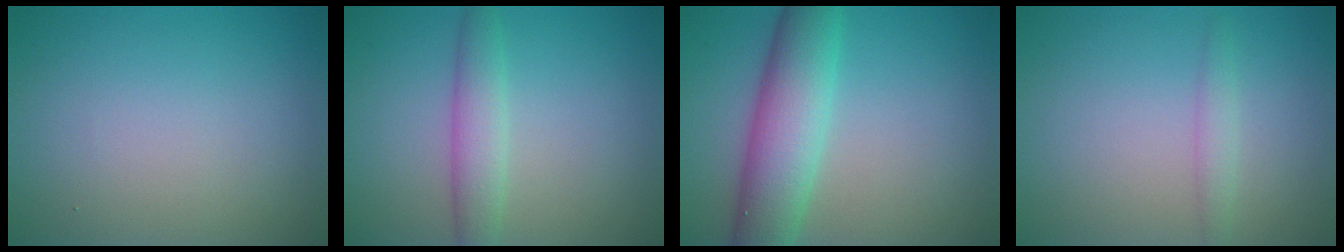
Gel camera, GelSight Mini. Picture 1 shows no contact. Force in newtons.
{"total": 2.4, "press": 2.4, "slide": 0.2}
{"total": 7.0, "press": 7.0, "slide": 0.2}
{"total": 1.3, "press": 1.3, "slide": 0.1}